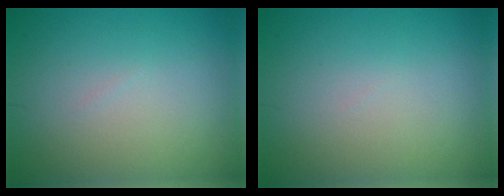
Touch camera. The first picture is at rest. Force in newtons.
{"total": 0.0}